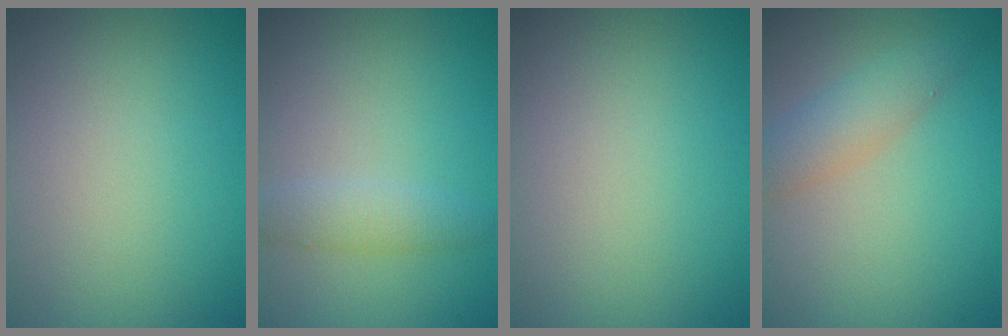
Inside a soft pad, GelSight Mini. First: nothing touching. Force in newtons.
{"total": 1.9, "press": 1.9, "slide": 0.1}
{"total": 0.0}
{"total": 3.0, "press": 3.0, "slide": 0.1}